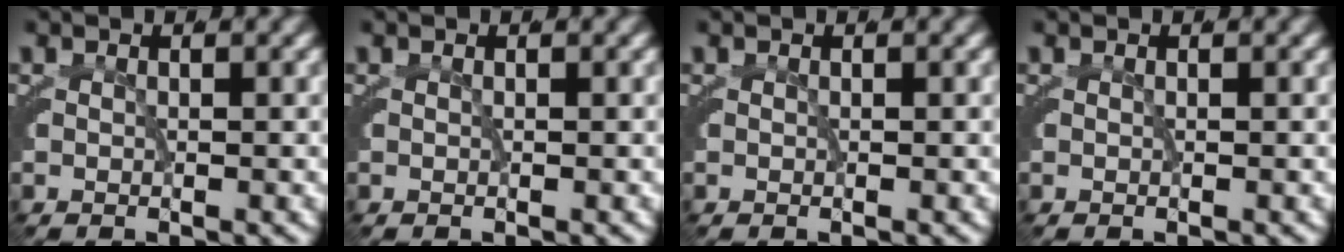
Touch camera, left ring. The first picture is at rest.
{"total": 0.0}
{"total": 0.0}
{"total": 0.0}